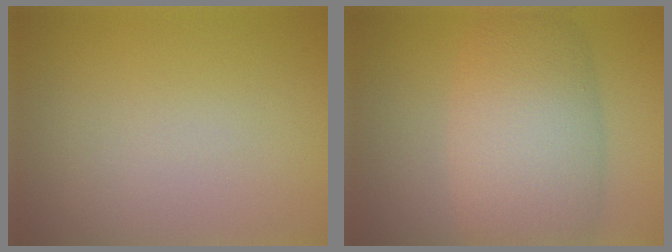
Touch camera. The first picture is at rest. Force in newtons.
{"total": 8.4, "press": 8.4, "slide": 0.4}